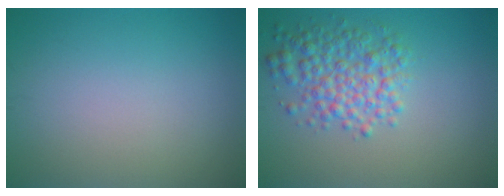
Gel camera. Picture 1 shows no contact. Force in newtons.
{"total": 4.5, "press": 4.5, "slide": 0.1}